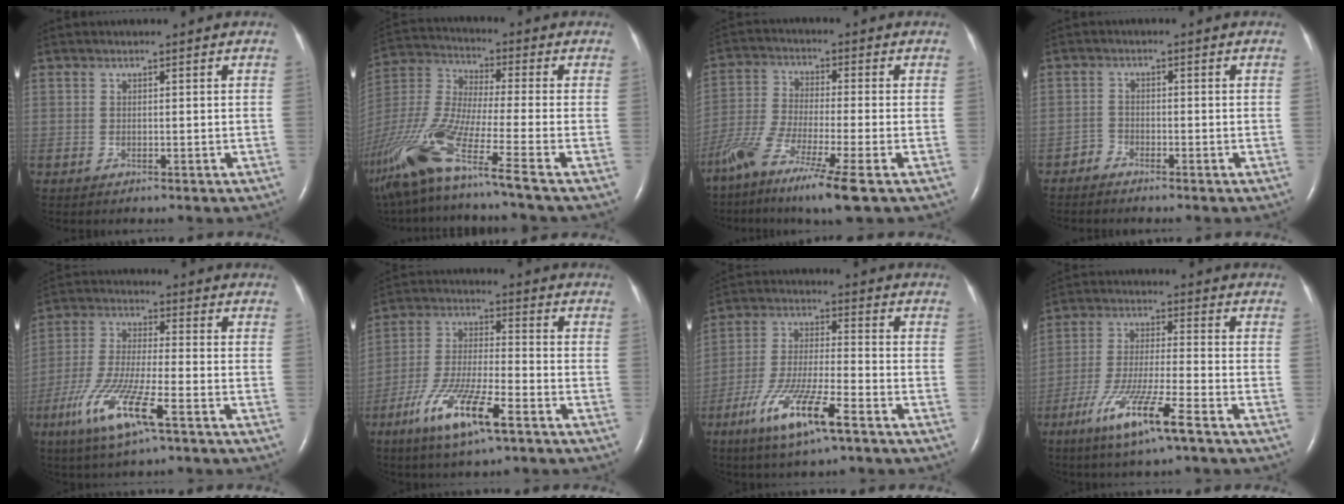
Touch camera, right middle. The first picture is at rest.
{"total": 19.9, "force": [-13.0, -0.3, 15.1], "torque": [-0.365, -0.056, -0.252]}
{"total": 11.3, "force": [-6.9, 0.0, 8.9], "torque": [-0.189, -0.035, -0.133]}
{"total": 1.4, "force": [-1.3, 0.5, -0.2], "torque": [0.005, 0.001, -0.028]}
{"total": 12.0, "force": [-5.9, 1.4, 10.3], "torque": [-0.219, -0.023, -0.112]}
{"total": 12.5, "force": [-6.8, 2.0, 10.2], "torque": [-0.208, -0.017, -0.123]}
{"total": 12.1, "force": [-6.7, 1.6, 9.9], "torque": [-0.200, -0.019, -0.122]}
{"total": 10.9, "force": [-6.3, 0.1, 8.9], "torque": [-0.177, -0.025, -0.117]}